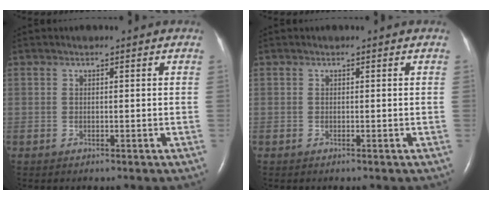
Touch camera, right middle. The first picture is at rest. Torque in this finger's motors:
{"motor_torque": [0.40, -0.40, -0.08, -0.12]}